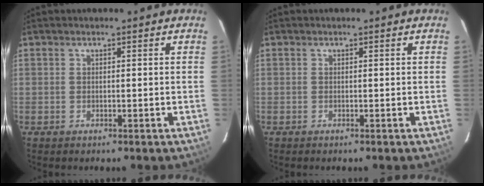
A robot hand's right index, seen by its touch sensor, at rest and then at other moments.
{"total": 0.0}